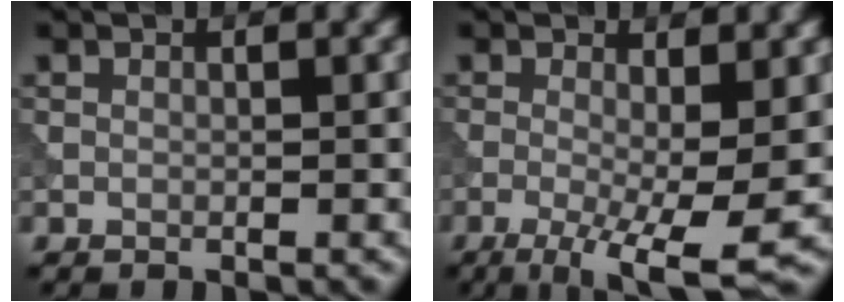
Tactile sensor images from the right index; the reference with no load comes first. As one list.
[{"total": 7.2, "force": [-1.9, 1.7, 6.8], "torque": [-0.120, -0.012, -0.027]}]